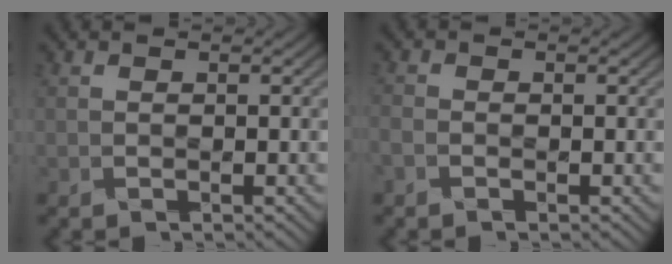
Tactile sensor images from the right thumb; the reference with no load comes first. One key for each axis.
{"total": 1.7, "fx": -1.2, "fy": 0.9, "fz": 0.8, "tx": -0.035, "ty": 0.000, "tz": -0.017}